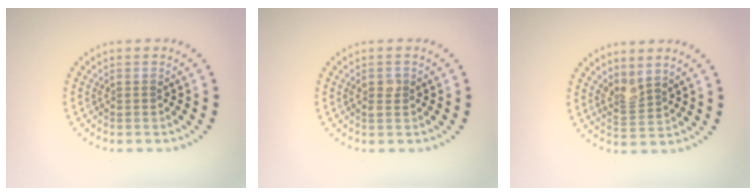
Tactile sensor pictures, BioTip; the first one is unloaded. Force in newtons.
{"total": 1.2, "press": 1.2, "slide": 0.3}
{"total": 2.0, "press": 1.5, "slide": 1.3}